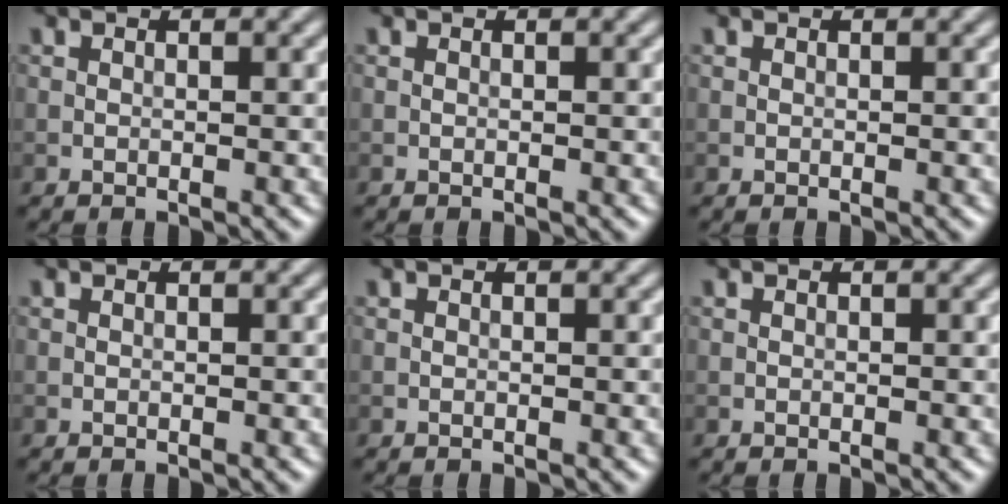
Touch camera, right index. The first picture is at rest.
{"total": 0.0}
{"total": 0.0}
{"total": 0.0}
{"total": 0.0}
{"total": 0.0}